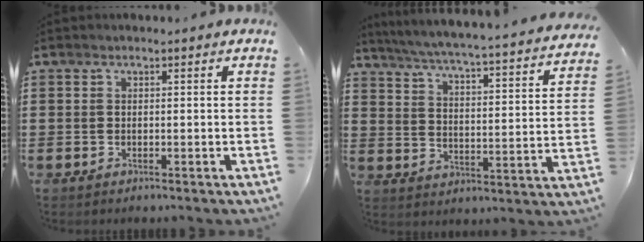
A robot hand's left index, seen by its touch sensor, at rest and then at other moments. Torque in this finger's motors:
{"motor_torque": [1.96, 0.18, 1.05, 0.21]}